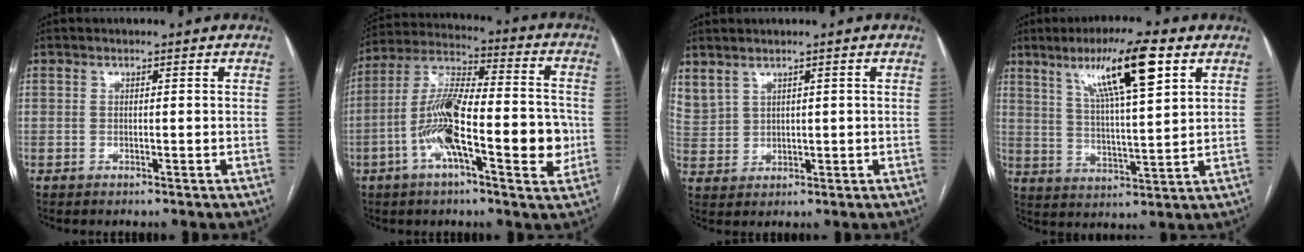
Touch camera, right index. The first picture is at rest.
{"total": 17.4, "force": [-4.1, 4.6, 16.3], "torque": [-0.291, 0.016, -0.072]}
{"total": 5.2, "force": [3.7, 3.1, 2.1], "torque": [-0.059, 0.008, 0.094]}
{"total": 12.7, "force": [6.7, 0.9, 10.8], "torque": [-0.190, 0.009, 0.114]}